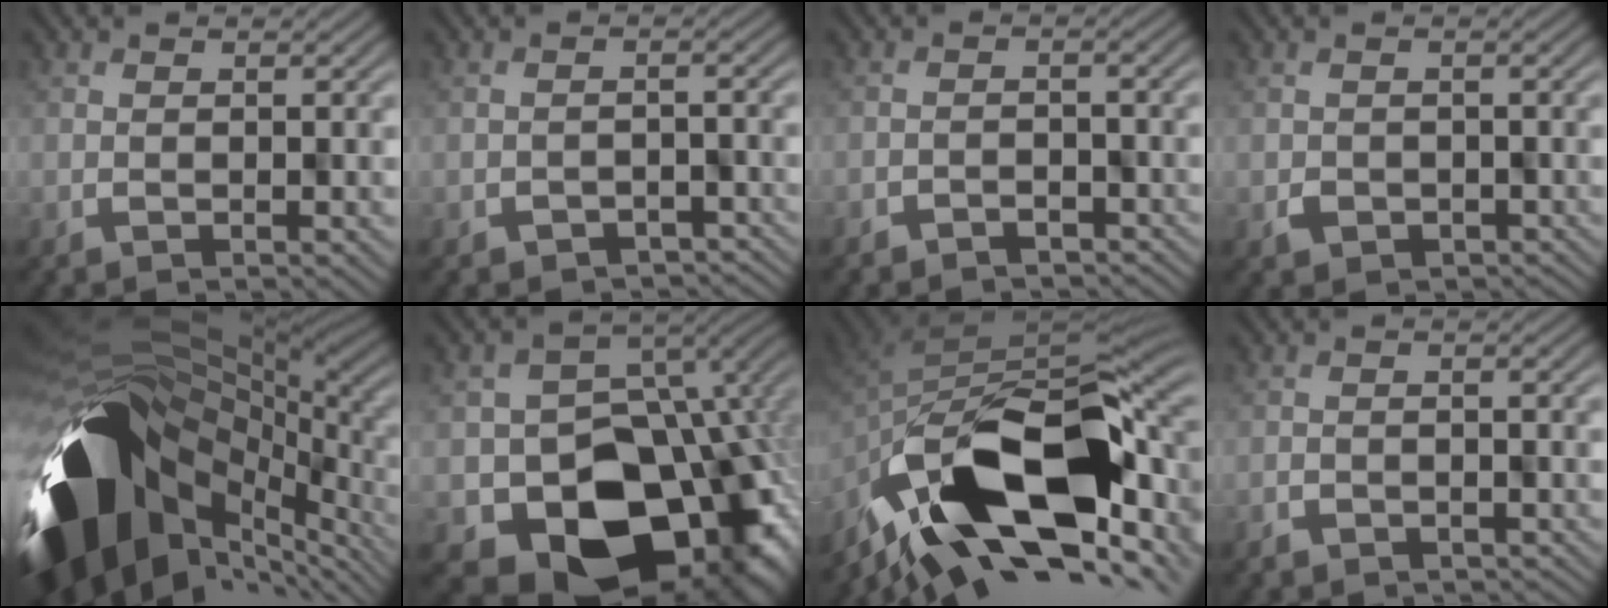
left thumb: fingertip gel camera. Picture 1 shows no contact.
{"total": 2.6, "force": [-2.4, 1.0, 0.4], "torque": [-0.006, -0.007, -0.025]}
{"total": 2.2, "force": [-2.2, 0.4, 0.0], "torque": [-0.006, -0.006, -0.028]}
{"total": 1.6, "force": [-0.6, 1.4, -0.3], "torque": [0.001, -0.011, -0.002]}
{"total": 17.3, "force": [-3.7, 11.5, 12.4], "torque": [-0.278, -0.059, -0.034]}
{"total": 18.3, "force": [-5.9, 14.4, 9.6], "torque": [-0.136, -0.054, -0.056]}
{"total": 16.2, "force": [-8.1, 8.2, 11.5], "torque": [-0.218, -0.032, -0.124]}
{"total": 1.9, "force": [-1.8, 0.5, -0.1], "torque": [-0.005, -0.007, -0.024]}